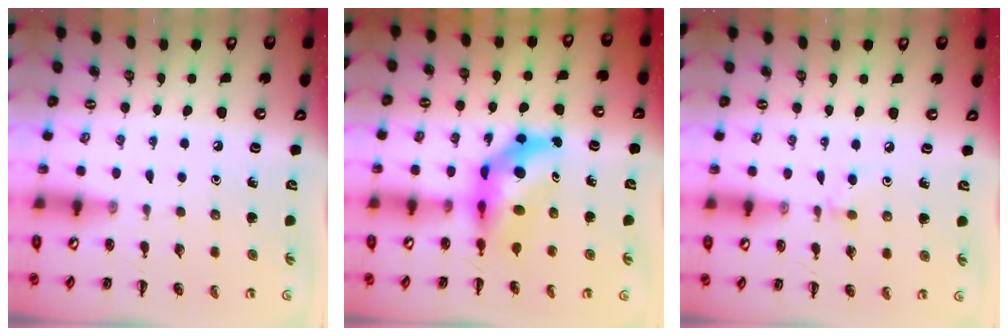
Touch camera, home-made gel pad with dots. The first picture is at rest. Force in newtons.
{"total": 7.0, "press": 6.7, "slide": 2.1}
{"total": 4.5, "press": 4.3, "slide": 1.6}